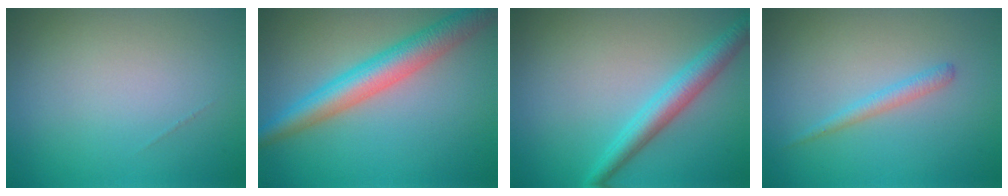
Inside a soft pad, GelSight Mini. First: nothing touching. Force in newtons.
{"total": 5.5, "press": 5.5, "slide": 0.1}
{"total": 3.6, "press": 3.6, "slide": 0.1}
{"total": 1.4, "press": 1.4, "slide": 0.1}